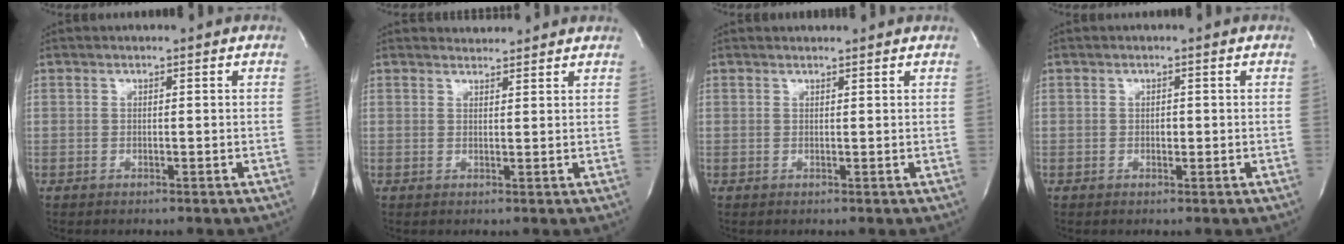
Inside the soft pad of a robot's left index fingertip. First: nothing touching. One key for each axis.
{"total": 2.7, "fx": 2.7, "fy": 0.4, "fz": -0.2, "tx": -0.010, "ty": 0.013, "tz": 0.039}
{"total": 1.8, "fx": 1.8, "fy": 0.1, "fz": 0.1, "tx": -0.012, "ty": 0.010, "tz": 0.026}
{"total": 0.8, "fx": 0.0, "fy": 0.5, "fz": 0.6, "tx": -0.009, "ty": 0.001, "tz": -0.001}